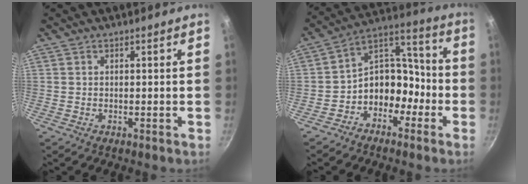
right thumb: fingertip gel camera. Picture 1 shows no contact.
{"total": 11.4, "force": [-4.6, 8.6, 5.9], "torque": [-0.036, 0.081, -0.089]}